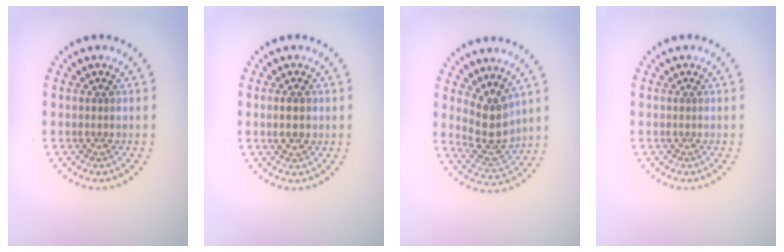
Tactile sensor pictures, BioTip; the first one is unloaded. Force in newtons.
{"total": 1.8, "press": 1.8, "slide": 0.2}
{"total": 3.8, "press": 3.3, "slide": 2.0}
{"total": 0.0}